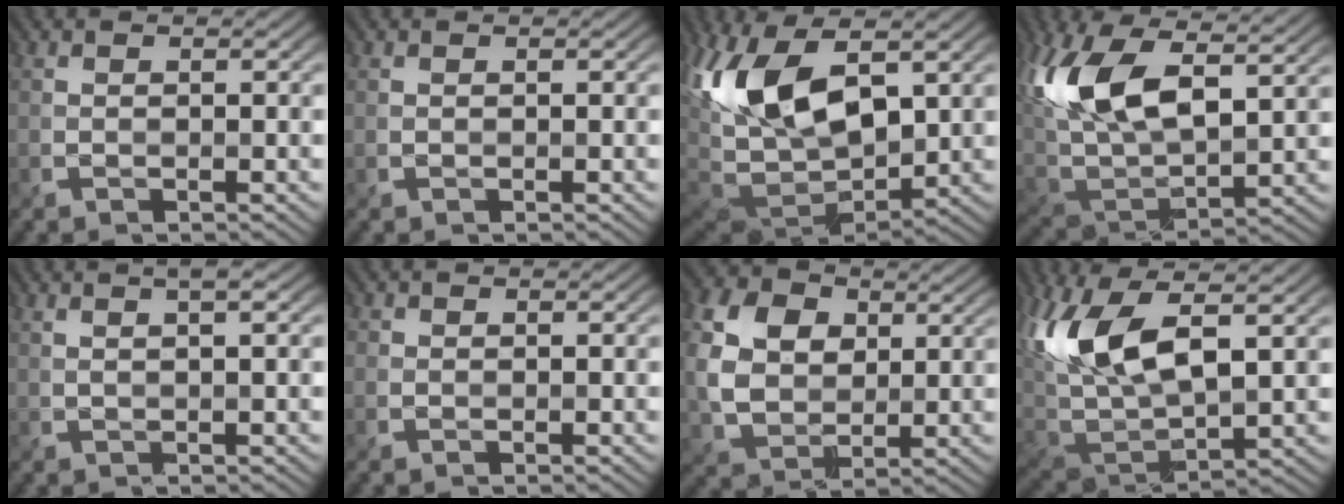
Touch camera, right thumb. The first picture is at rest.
{"total": 0.0}
{"total": 16.3, "force": [3.1, 8.9, 13.3], "torque": [-0.279, 0.004, 0.050]}
{"total": 15.4, "force": [6.2, 7.2, 12.1], "torque": [-0.269, 0.013, 0.110]}
{"total": 2.4, "force": [1.1, 0.2, 2.1], "torque": [-0.027, -0.001, 0.017]}
{"total": 0.5, "force": [0.0, 0.5, -0.2], "torque": [0.008, -0.004, -0.003]}
{"total": 9.4, "force": [2.4, 7.0, 5.8], "torque": [-0.151, 0.005, 0.037]}
{"total": 14.6, "force": [5.0, 6.4, 12.2], "torque": [-0.278, 0.010, 0.091]}